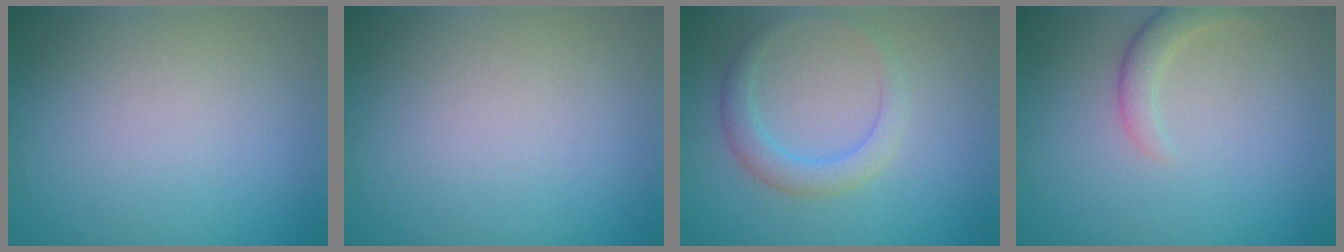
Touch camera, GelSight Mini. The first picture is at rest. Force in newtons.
{"total": 0.0}
{"total": 2.8, "press": 2.8, "slide": 0.0}
{"total": 2.3, "press": 2.3, "slide": 0.2}